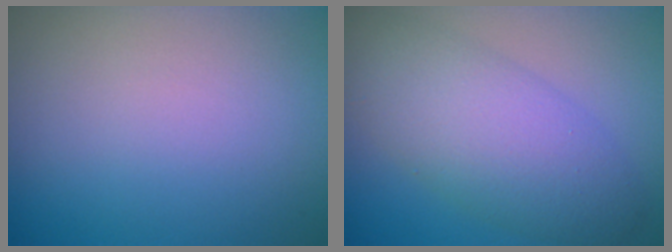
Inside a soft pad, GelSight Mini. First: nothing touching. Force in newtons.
{"total": 6.9, "press": 6.9, "slide": 0.2}